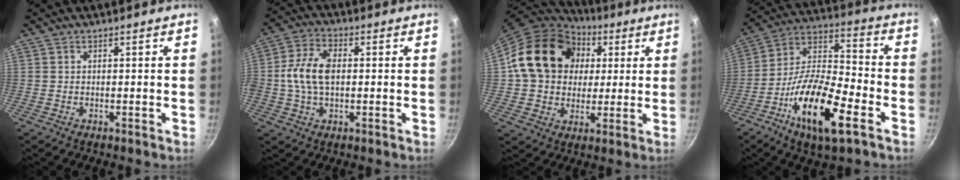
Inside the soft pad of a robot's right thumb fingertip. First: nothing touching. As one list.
[{"total": 9.5, "force": [0.2, 5.7, 7.7], "torque": [-0.152, 0.021, -0.005]}, {"total": 21.3, "force": [4.7, 17.1, 11.7], "torque": [-0.180, 0.023, 0.080]}, {"total": 19.4, "force": [-8.5, 6.7, 16.1], "torque": [-0.281, 0.042, -0.167]}]